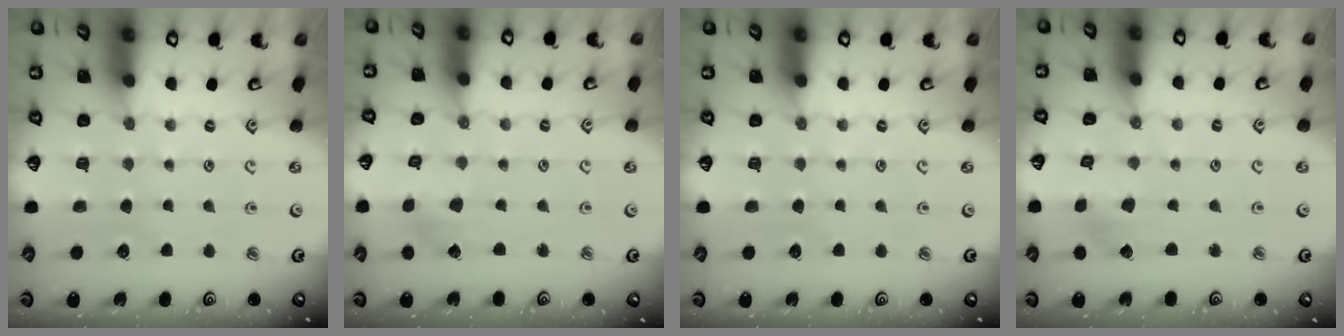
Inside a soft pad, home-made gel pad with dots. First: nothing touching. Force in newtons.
{"total": 2.2, "press": 2.2, "slide": 0.2}
{"total": 0.0}
{"total": 1.7, "press": 1.7, "slide": 0.2}